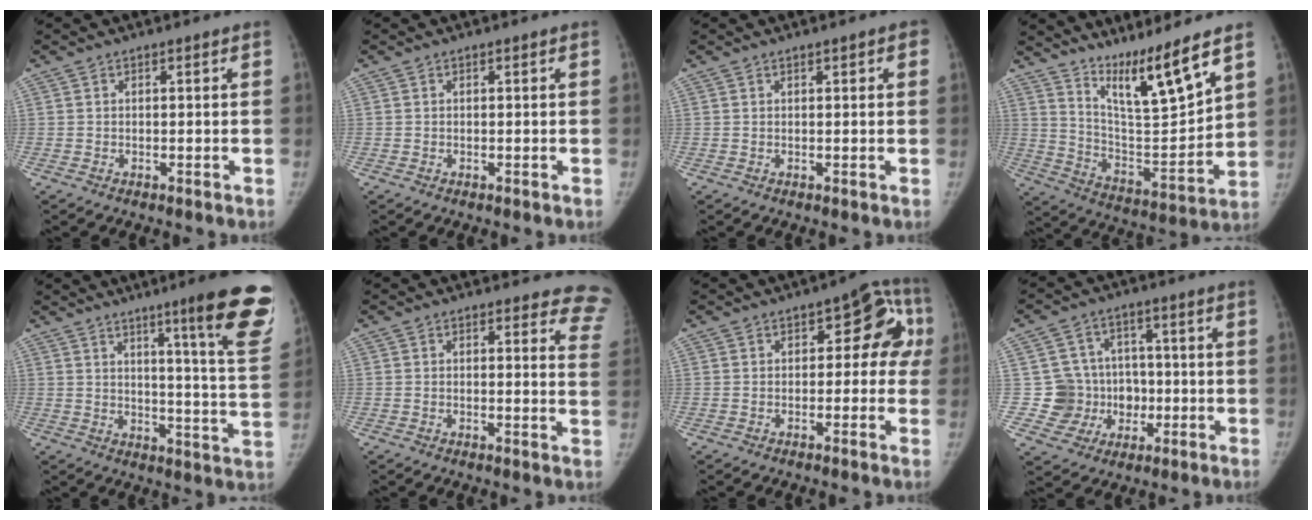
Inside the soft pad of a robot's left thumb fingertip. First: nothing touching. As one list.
[{"total": 0.0}, {"total": 1.5, "force": [0.5, 0.8, 1.1], "torque": [-0.004, 0.001, 0.005]}, {"total": 13.9, "force": [10.3, 1.0, 9.3], "torque": [-0.138, -0.082, 0.195]}, {"total": 18.2, "force": [10.9, 1.3, 14.6], "torque": [-0.162, -0.065, 0.139]}, {"total": 9.2, "force": [8.6, 3.3, 1.1], "torque": [0.045, -0.060, 0.051]}, {"total": 8.9, "force": [0.5, 5.7, 6.9], "torque": [-0.021, 0.029, -0.008]}, {"total": 10.5, "force": [-1.1, 10.2, 2.1], "torque": [0.021, 0.024, -0.008]}]